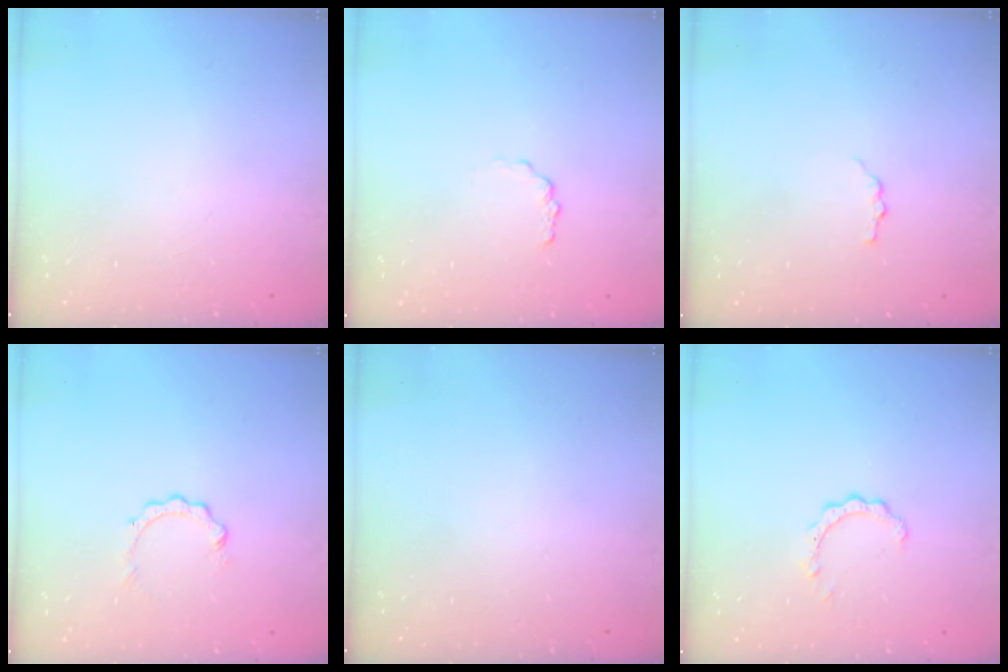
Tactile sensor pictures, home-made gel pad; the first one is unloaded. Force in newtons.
{"total": 1.0, "press": 1.0, "slide": 0.2}
{"total": 2.9, "press": 2.9, "slide": 0.3}
{"total": 2.6, "press": 2.6, "slide": 0.3}
{"total": 0.0}
{"total": 2.2, "press": 2.1, "slide": 0.3}